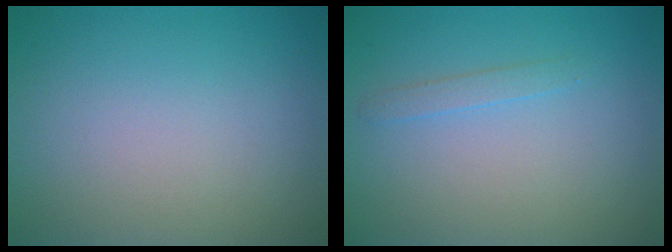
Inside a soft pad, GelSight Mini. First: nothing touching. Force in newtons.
{"total": 1.0, "press": 1.0, "slide": 0.0}